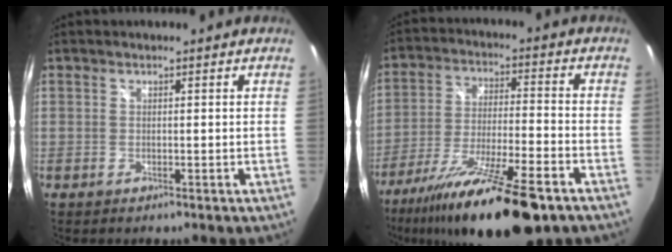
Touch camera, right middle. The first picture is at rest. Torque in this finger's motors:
{"motor_torque": [1.43, -0.71, 0.60, 0.21]}